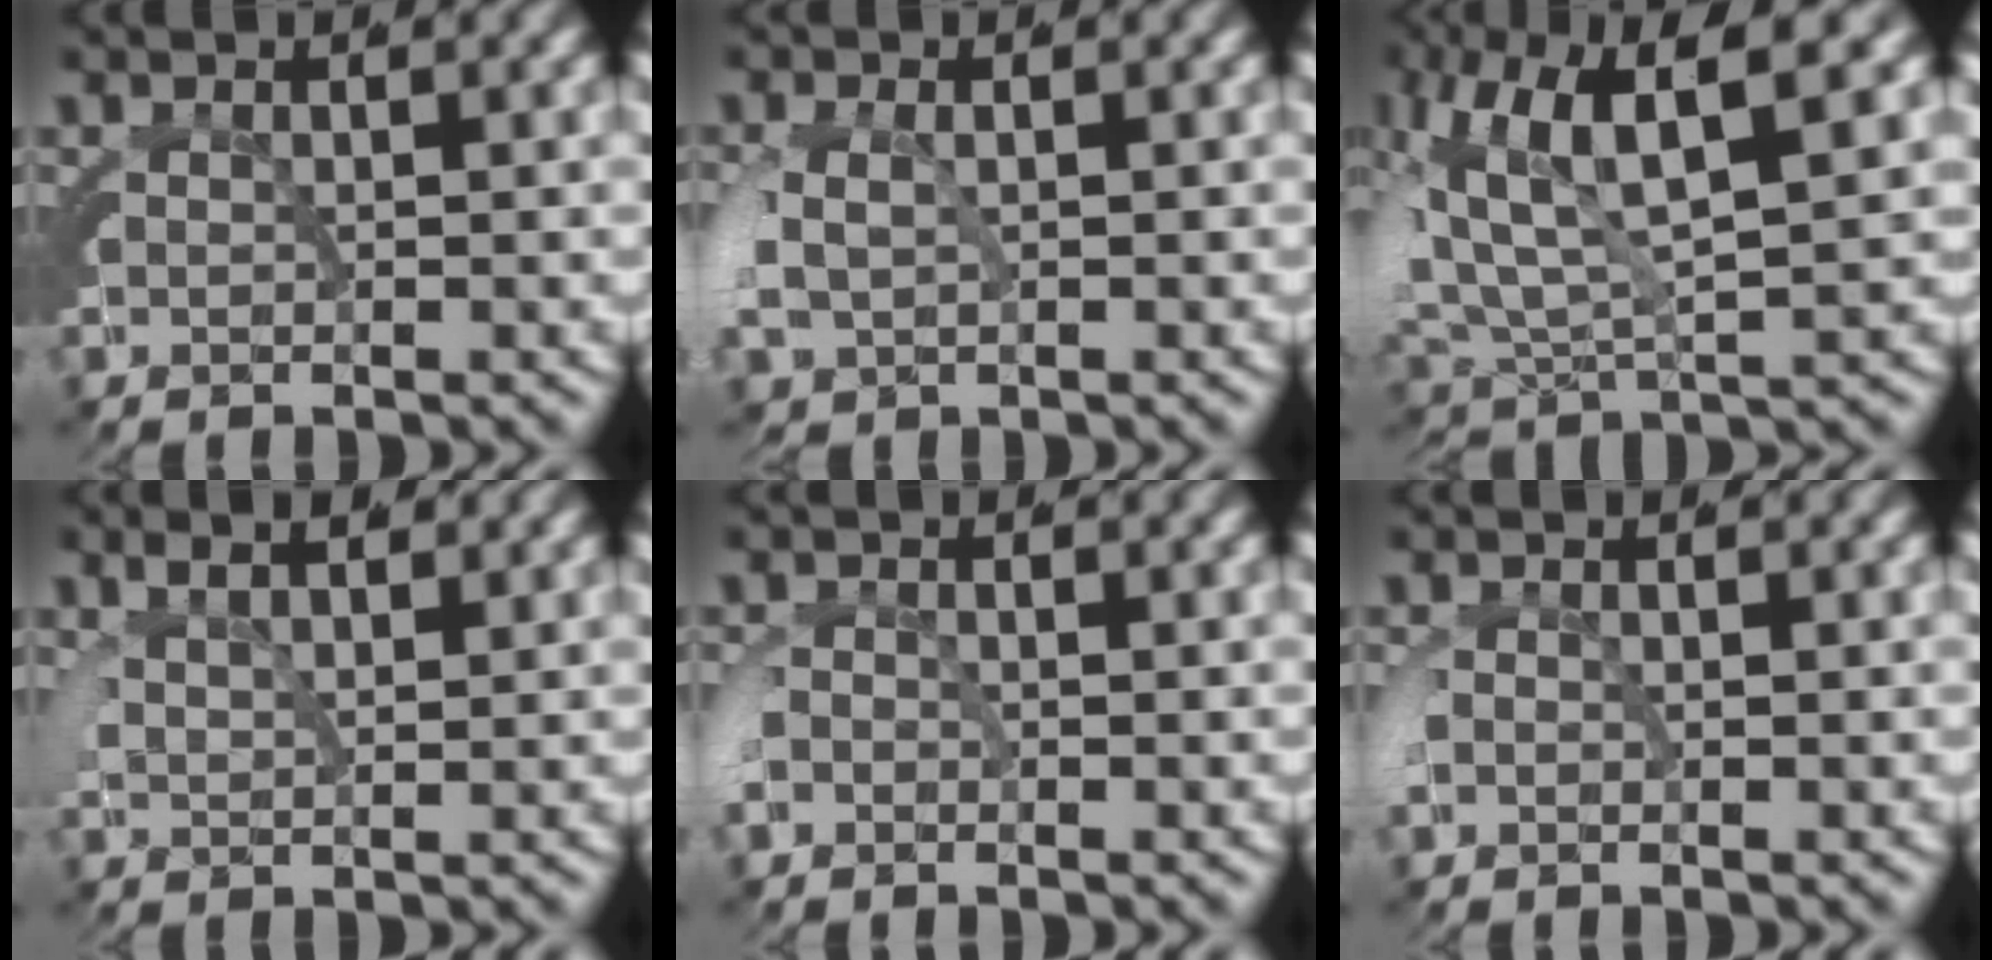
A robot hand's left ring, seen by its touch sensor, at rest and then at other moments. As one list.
[{"total": 2.2, "force": [-0.6, 1.8, 1.0], "torque": [-0.039, -0.010, -0.004]}, {"total": 9.0, "force": [2.0, 5.9, 6.5], "torque": [-0.145, 0.004, 0.030]}, {"total": 3.0, "force": [1.6, 1.9, 1.6], "torque": [-0.034, 0.001, 0.024]}, {"total": 2.2, "force": [-1.0, 1.9, 0.4], "torque": [-0.027, -0.008, -0.020]}, {"total": 1.2, "force": [-0.7, 0.9, 0.2], "torque": [-0.019, -0.005, -0.012]}]